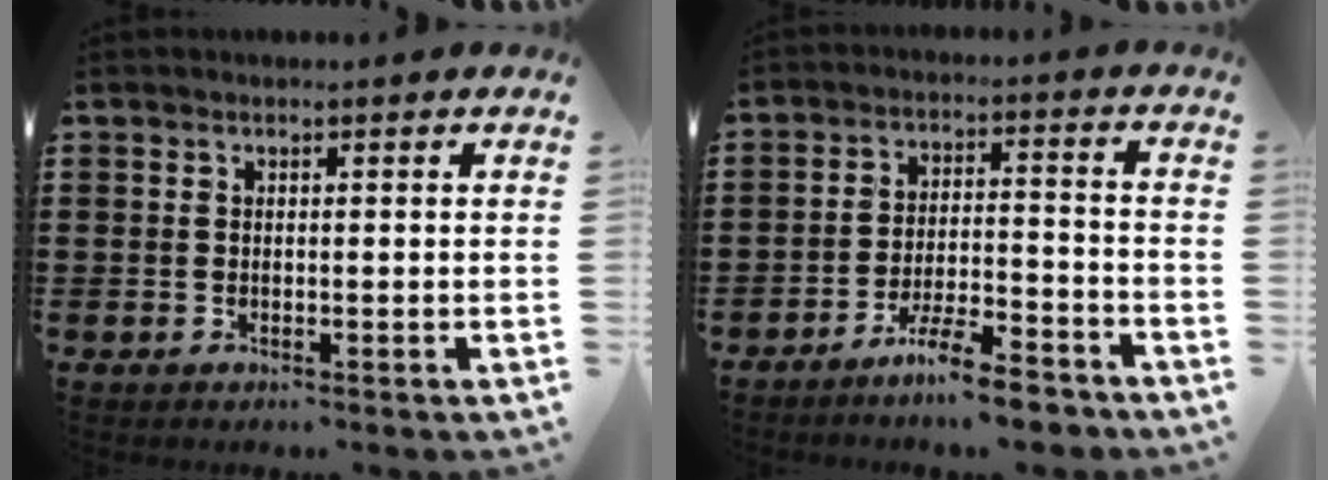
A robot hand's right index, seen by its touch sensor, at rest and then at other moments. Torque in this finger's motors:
{"motor_torque": [2.14, 0.00, 0.46, 0.09]}